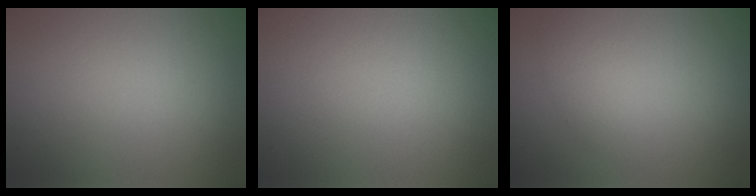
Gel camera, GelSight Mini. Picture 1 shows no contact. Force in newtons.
{"total": 0.0}
{"total": 1.8, "press": 1.8, "slide": 0.0}